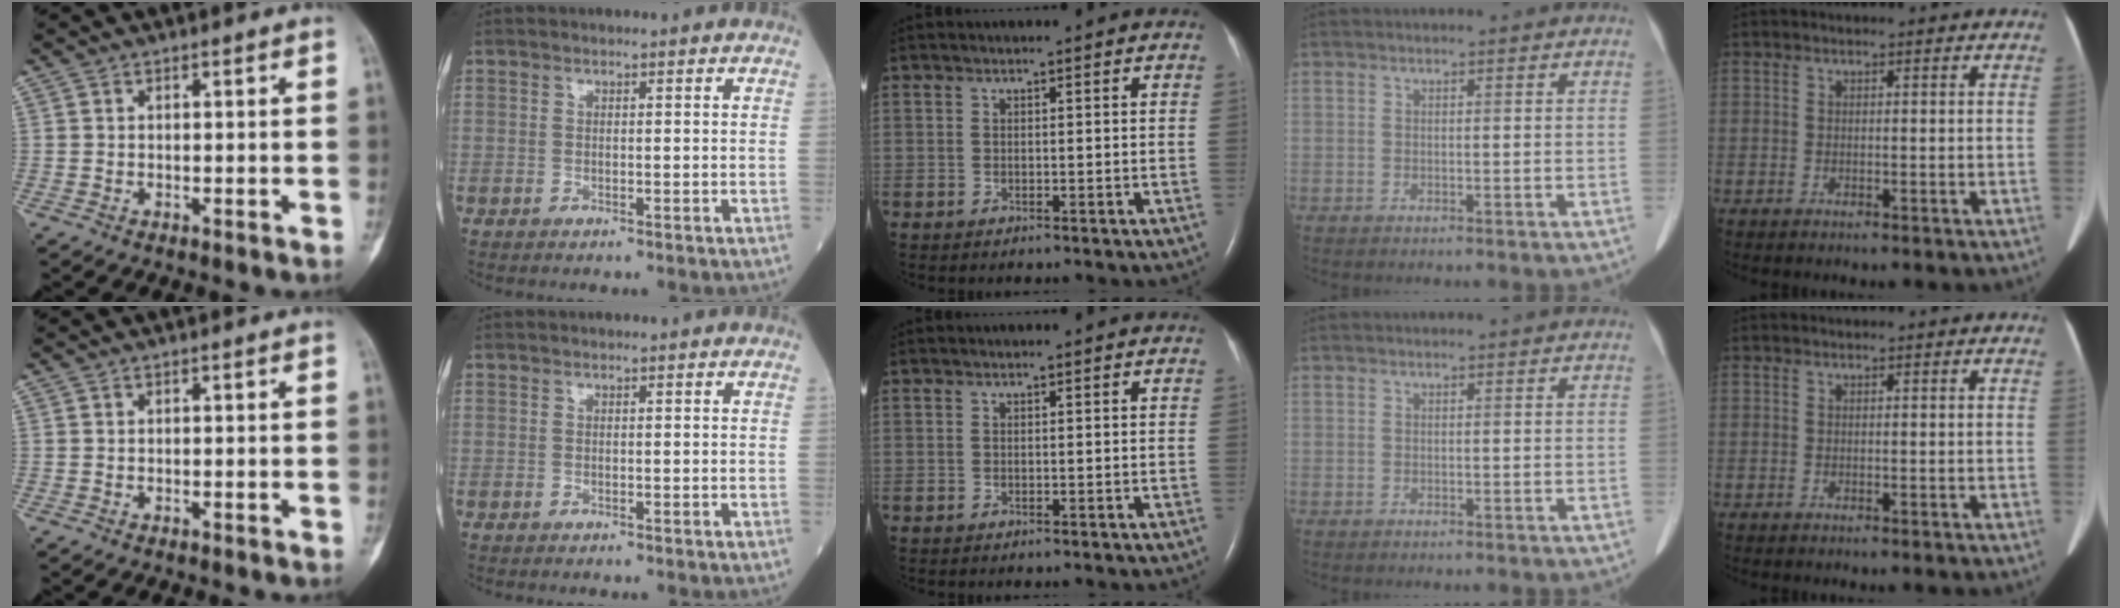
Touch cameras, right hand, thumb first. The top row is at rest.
{}